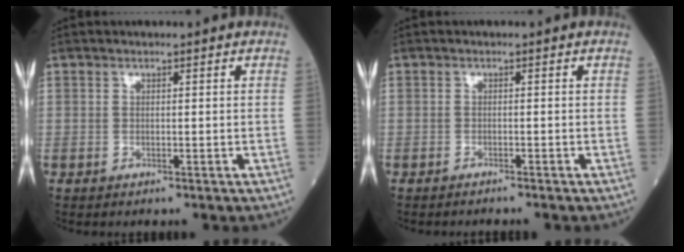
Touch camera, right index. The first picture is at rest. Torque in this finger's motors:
{"motor_torque": [-0.34, -0.24, -0.05, -0.04]}